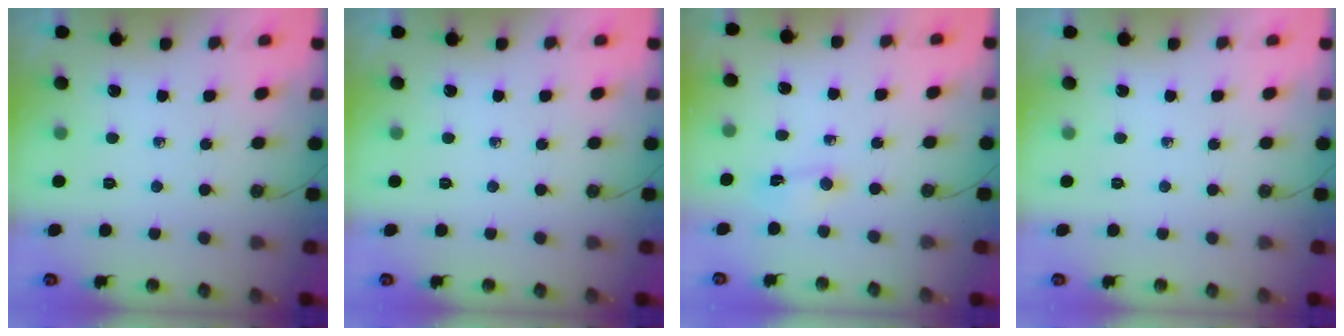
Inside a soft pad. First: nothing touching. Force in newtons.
{"total": 0.0}
{"total": 2.9, "press": 2.9, "slide": 0.4}
{"total": 0.0}